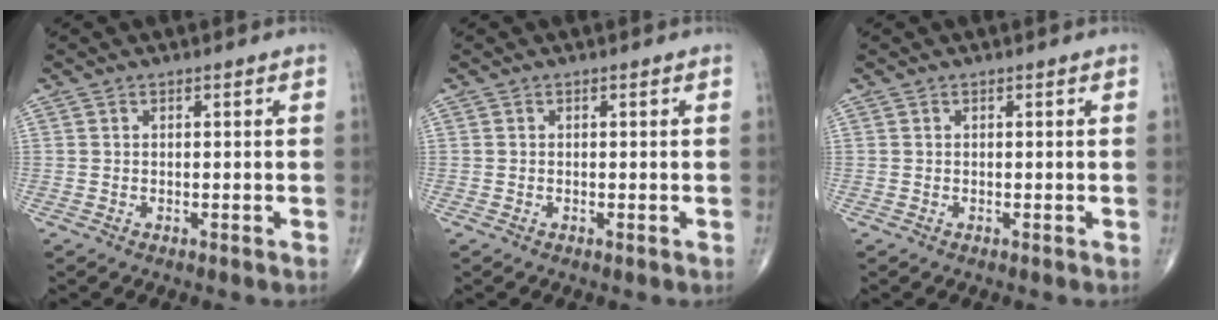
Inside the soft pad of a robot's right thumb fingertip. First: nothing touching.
{"total": 0.0}
{"total": 0.0}